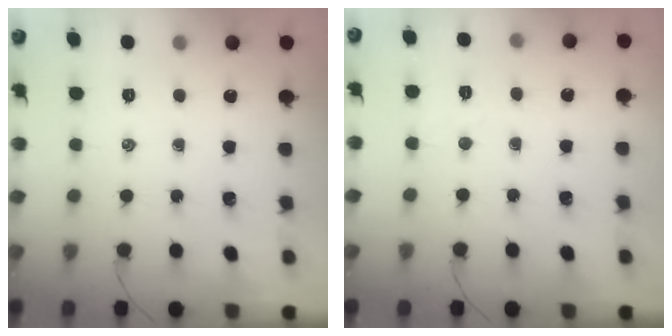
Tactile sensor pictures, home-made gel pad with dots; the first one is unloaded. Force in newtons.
{"total": 2.5, "press": 2.4, "slide": 0.8}